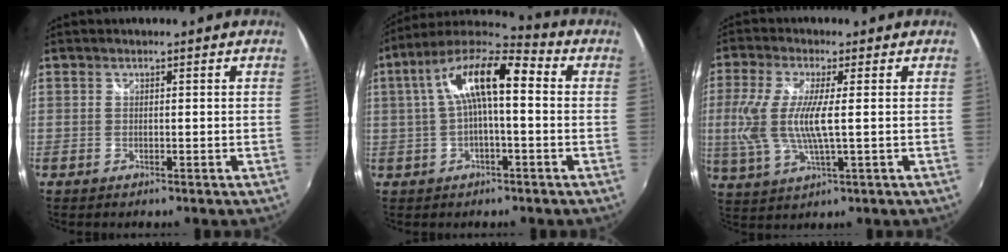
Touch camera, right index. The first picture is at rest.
{"total": 13.2, "force": [1.4, 3.9, 12.5], "torque": [-0.234, 0.030, 0.018]}
{"total": 10.6, "force": [0.1, 2.2, 10.4], "torque": [-0.218, -0.007, 0.006]}